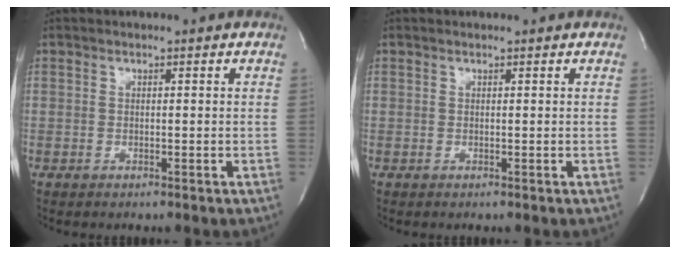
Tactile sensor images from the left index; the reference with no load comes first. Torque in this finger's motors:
{"motor_torque": [0.20, -0.06, 0.00, -0.01]}